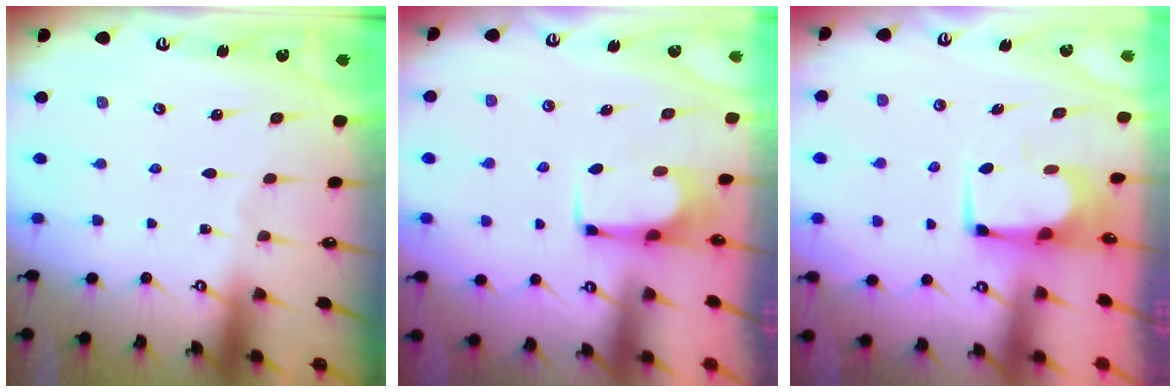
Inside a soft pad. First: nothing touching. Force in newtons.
{"total": 3.5, "press": 3.5, "slide": 0.2}
{"total": 2.8, "press": 2.8, "slide": 0.1}